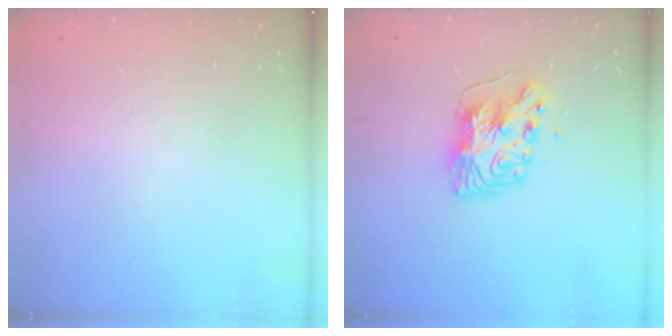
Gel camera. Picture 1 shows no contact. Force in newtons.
{"total": 9.2, "press": 9.1, "slide": 1.1}